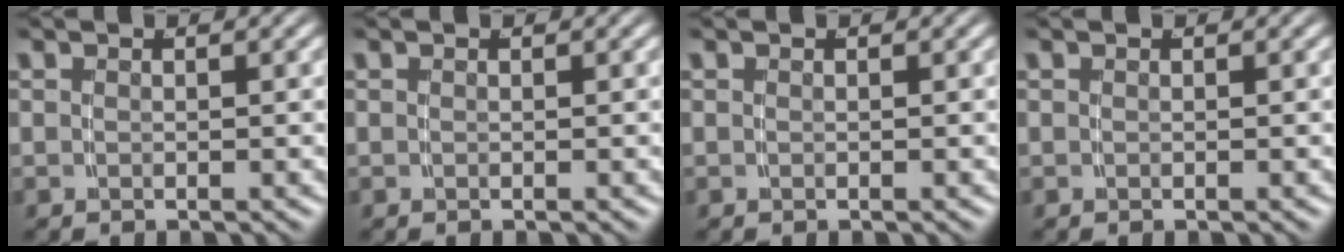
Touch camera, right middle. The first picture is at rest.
{"total": 0.0}
{"total": 0.0}
{"total": 0.0}